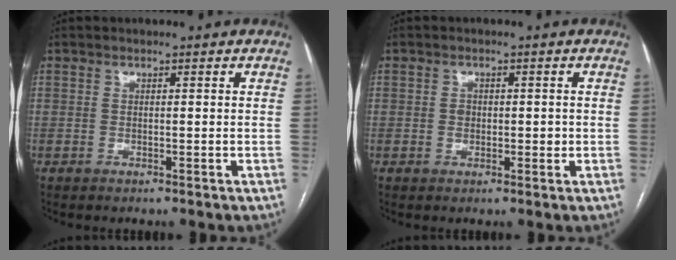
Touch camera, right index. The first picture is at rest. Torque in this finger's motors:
{"motor_torque": [0.18, -0.12, 0.20, 0.03]}